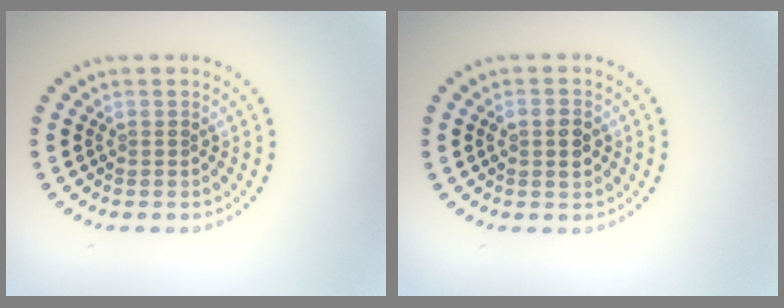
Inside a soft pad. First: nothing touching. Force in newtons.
{"total": 2.0, "press": 2.0, "slide": 0.3}